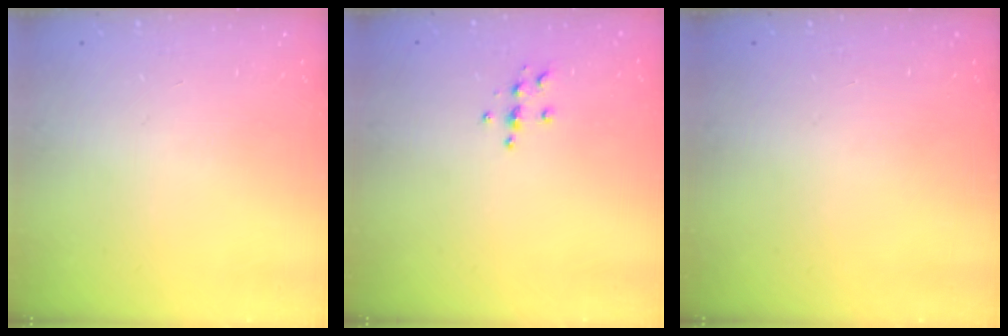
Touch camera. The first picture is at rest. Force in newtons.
{"total": 3.9, "press": 3.9, "slide": 0.5}
{"total": 0.0}